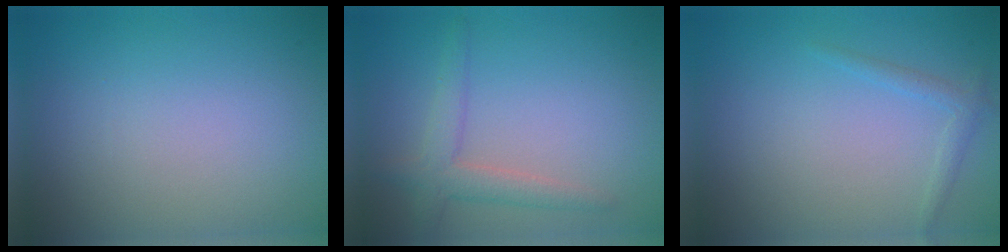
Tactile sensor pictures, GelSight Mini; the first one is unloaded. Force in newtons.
{"total": 2.8, "press": 2.8, "slide": 0.1}
{"total": 1.2, "press": 1.2, "slide": 0.1}